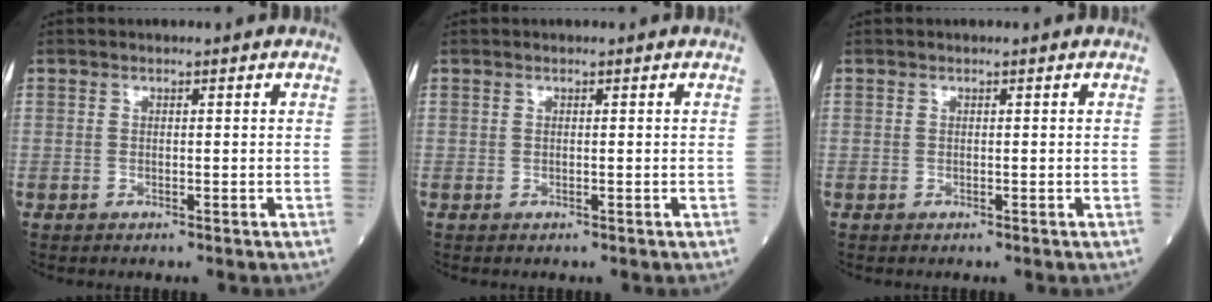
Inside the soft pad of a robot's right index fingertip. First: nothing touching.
{"total": 0.0}
{"total": 0.0}